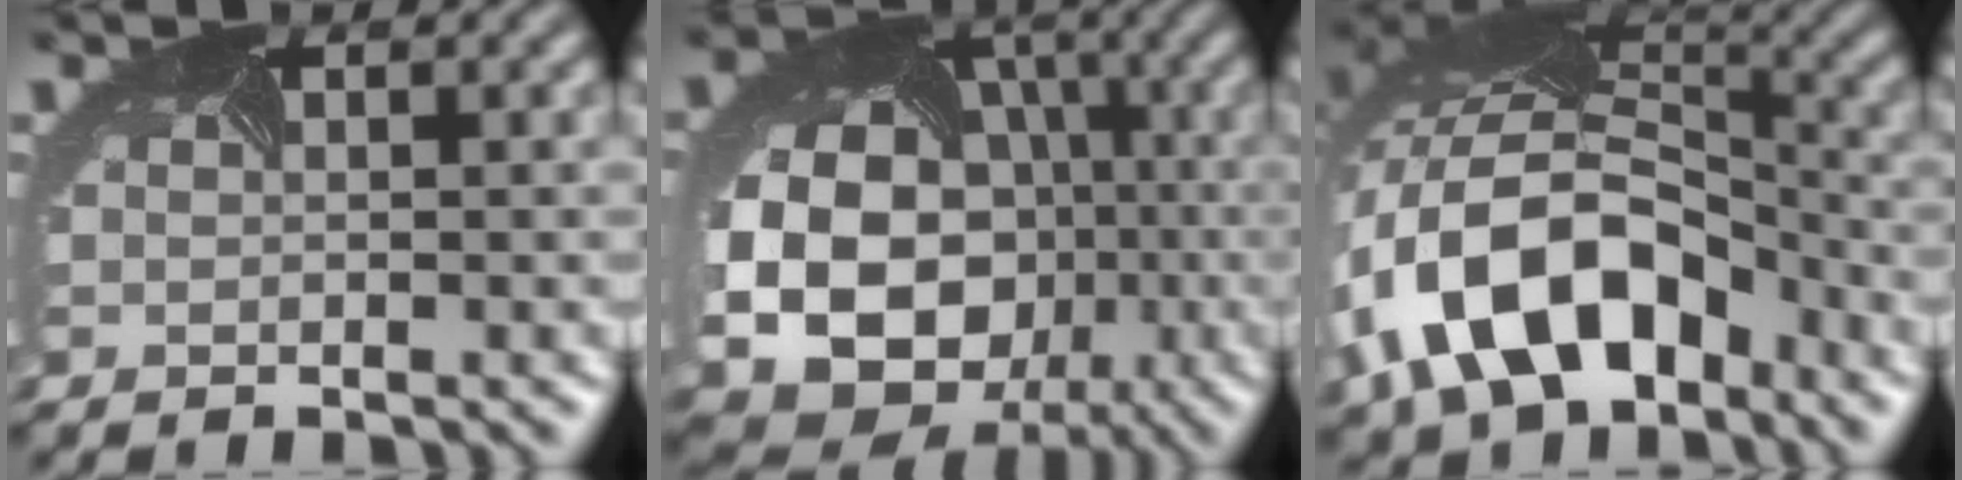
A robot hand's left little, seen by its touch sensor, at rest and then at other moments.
{"total": 18.6, "force": [-3.9, 15.9, 8.8], "torque": [-0.208, -0.047, -0.059]}
{"total": 12.1, "force": [-5.8, 7.2, 7.9], "torque": [-0.172, 0.000, -0.105]}